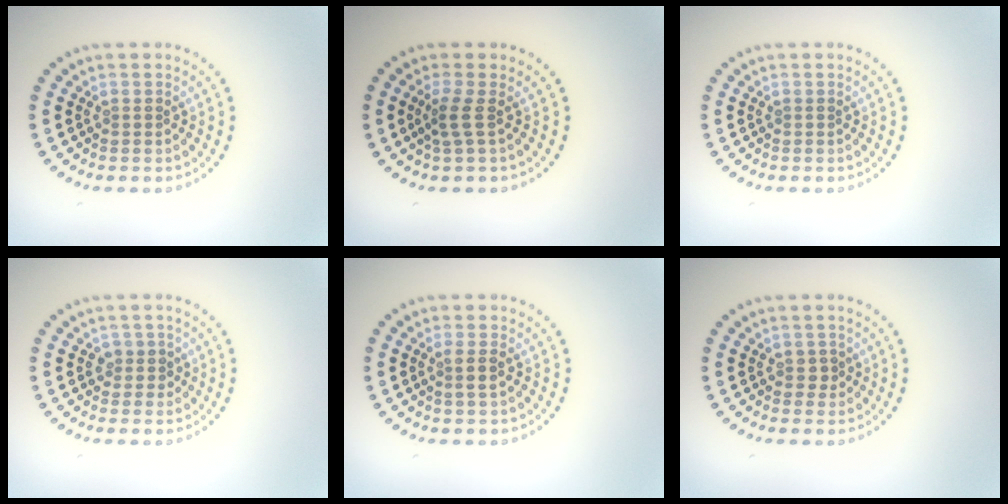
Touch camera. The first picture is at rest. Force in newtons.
{"total": 1.8, "press": 1.2, "slide": 1.4}
{"total": 0.0}
{"total": 1.5, "press": 1.3, "slide": 0.8}
{"total": 1.5, "press": 1.3, "slide": 0.8}
{"total": 0.9, "press": 0.9, "slide": 0.2}